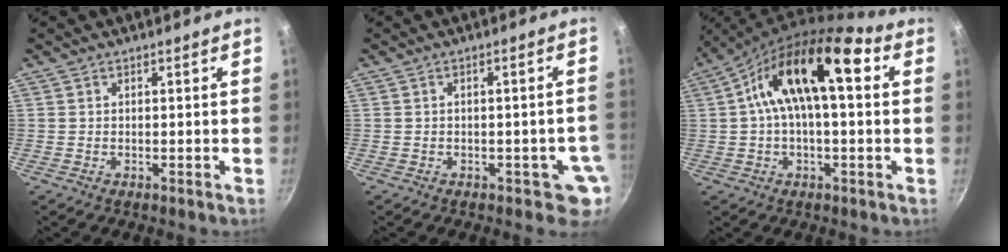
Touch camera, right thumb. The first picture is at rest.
{"total": 3.8, "force": [-1.2, 2.3, 2.8], "torque": [-0.012, 0.012, -0.012]}
{"total": 14.5, "force": [3.2, 6.3, 12.6], "torque": [-0.204, 0.037, 0.040]}